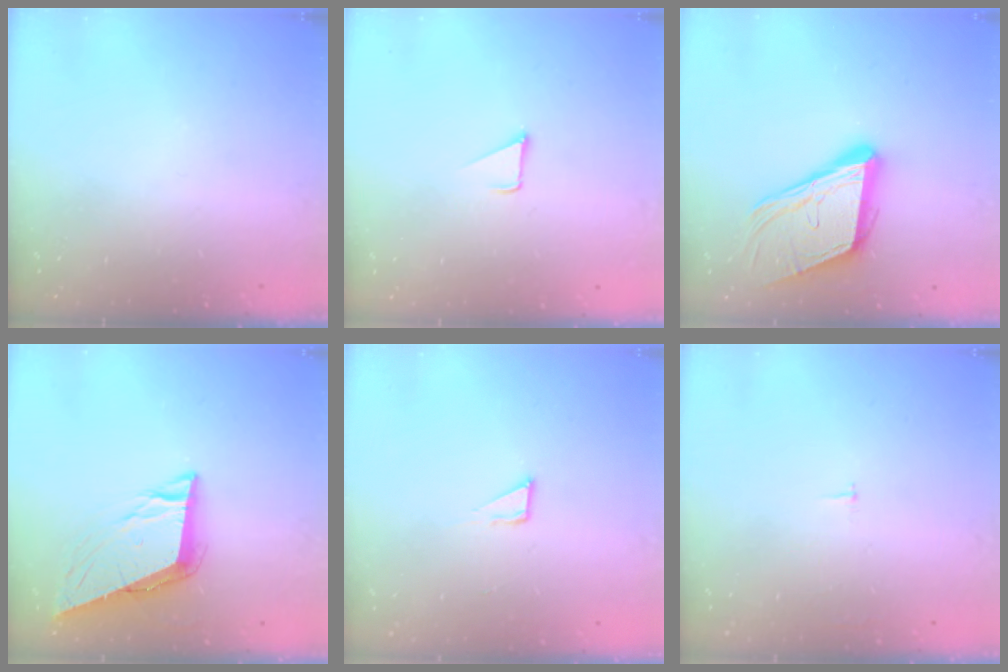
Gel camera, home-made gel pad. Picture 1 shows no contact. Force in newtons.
{"total": 2.3, "press": 2.3, "slide": 0.2}
{"total": 16.0, "press": 15.6, "slide": 3.7}
{"total": 9.8, "press": 9.3, "slide": 3.0}
{"total": 2.6, "press": 2.6, "slide": 0.1}
{"total": 2.1, "press": 2.1, "slide": 0.2}